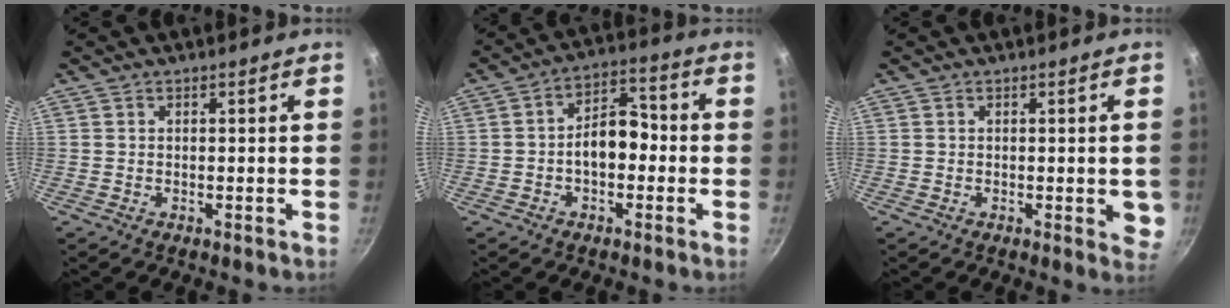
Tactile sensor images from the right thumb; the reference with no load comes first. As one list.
[{"total": 8.6, "force": [-1.5, 5.5, 6.5], "torque": [-0.061, 0.038, -0.035]}, {"total": 4.5, "force": [-0.5, 1.8, 4.1], "torque": [-0.038, -0.007, -0.007]}]